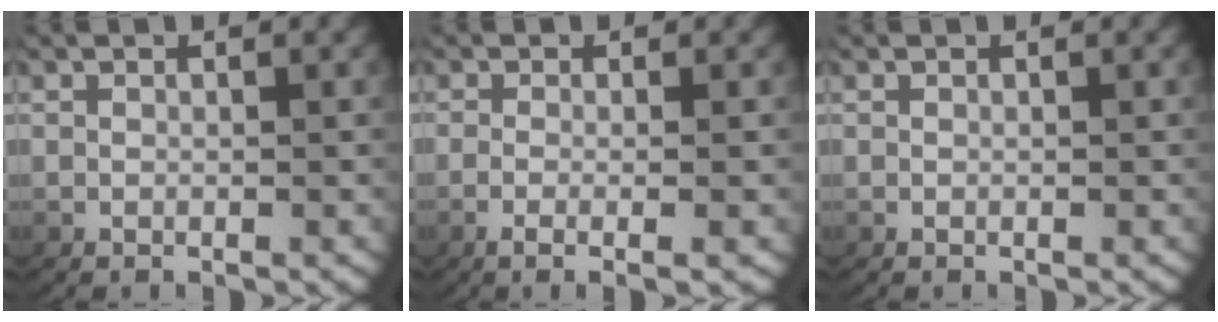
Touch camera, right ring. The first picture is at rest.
{"total": 2.8, "force": [-1.1, 0.3, 2.5], "torque": [-0.053, -0.013, -0.013]}
{"total": 0.0}